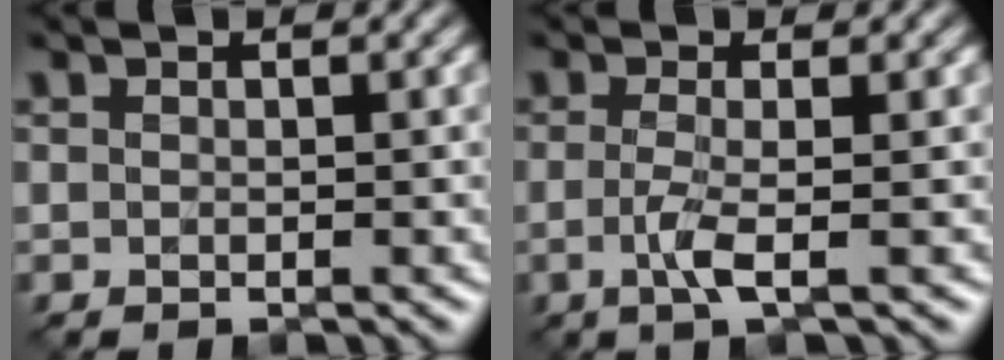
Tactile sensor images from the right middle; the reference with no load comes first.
{"total": 2.7, "force": [-0.7, 0.6, 2.6], "torque": [-0.054, -0.009, -0.019]}